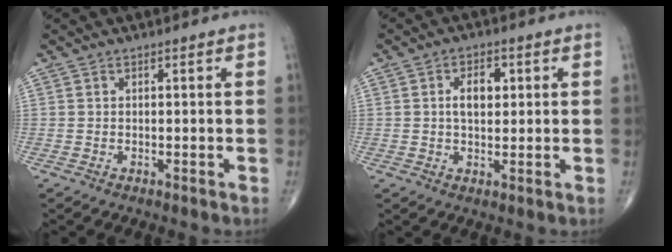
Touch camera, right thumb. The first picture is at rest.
{"total": 5.1, "force": [1.0, 3.1, 4.0], "torque": [-0.056, 0.002, 0.014]}